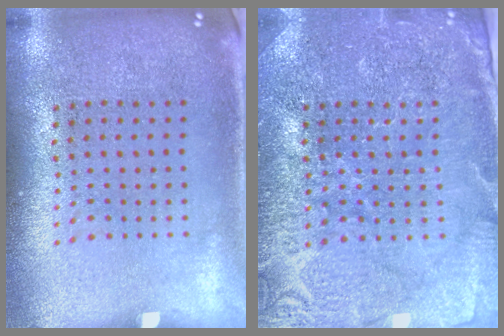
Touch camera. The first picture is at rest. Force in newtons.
{"total": 3.7, "press": 3.6, "slide": 0.9}